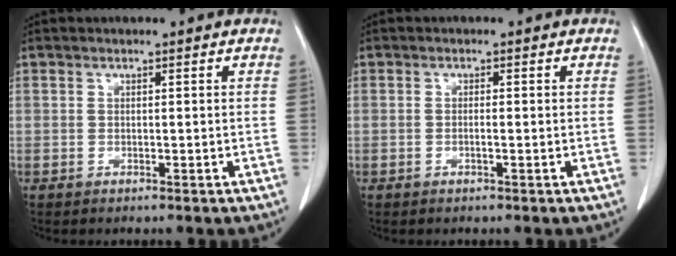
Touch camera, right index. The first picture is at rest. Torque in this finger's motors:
{"motor_torque": [-0.14, 0.05, 0.00, -0.01]}